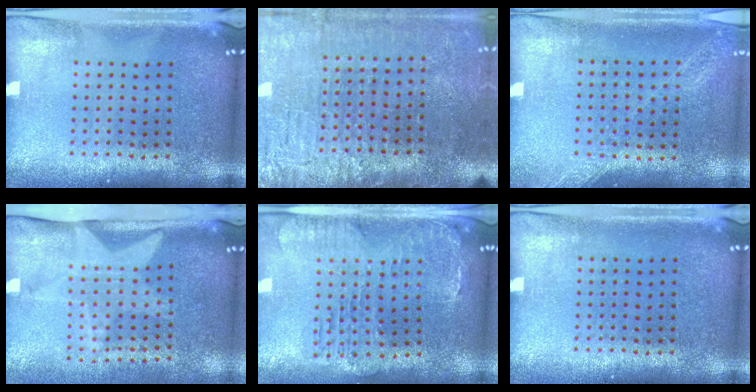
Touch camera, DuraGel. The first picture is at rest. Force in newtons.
{"total": 4.1, "press": 3.7, "slide": 1.7}
{"total": 1.2, "press": 1.2, "slide": 0.2}
{"total": 2.0, "press": 1.5, "slide": 1.4}
{"total": 1.2, "press": 1.1, "slide": 0.4}
{"total": 0.0}